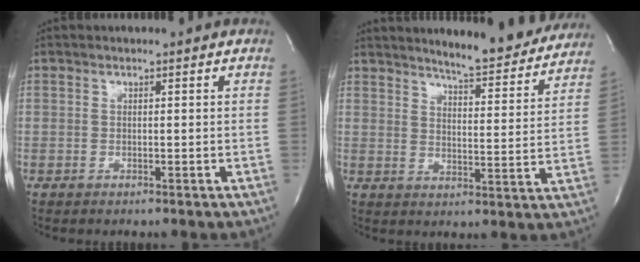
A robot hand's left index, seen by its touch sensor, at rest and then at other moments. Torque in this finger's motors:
{"motor_torque": [-0.10, 0.09, 0.44, 0.09]}